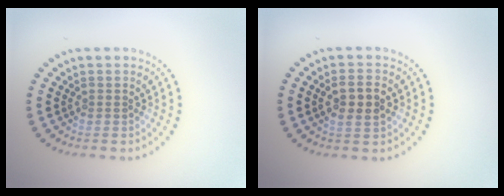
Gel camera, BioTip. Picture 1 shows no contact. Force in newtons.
{"total": 2.7, "press": 2.7, "slide": 0.6}